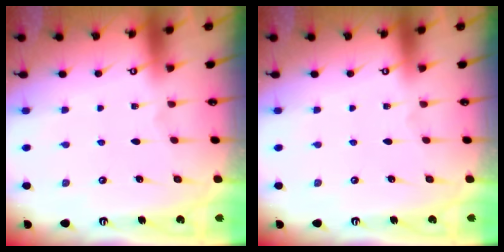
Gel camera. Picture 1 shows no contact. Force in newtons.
{"total": 0.0}